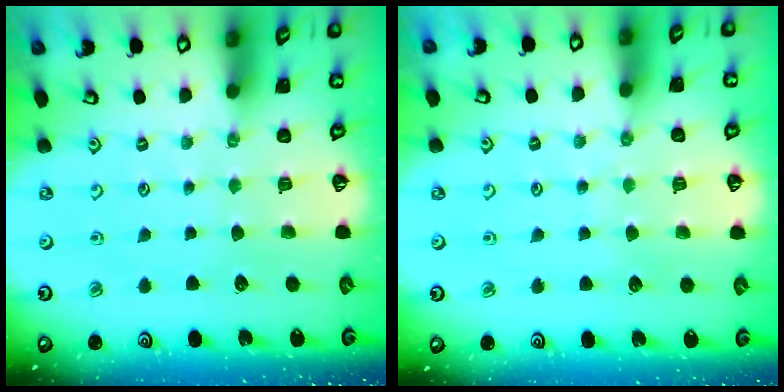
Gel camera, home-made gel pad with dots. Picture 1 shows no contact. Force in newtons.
{"total": 2.6, "press": 2.6, "slide": 0.3}